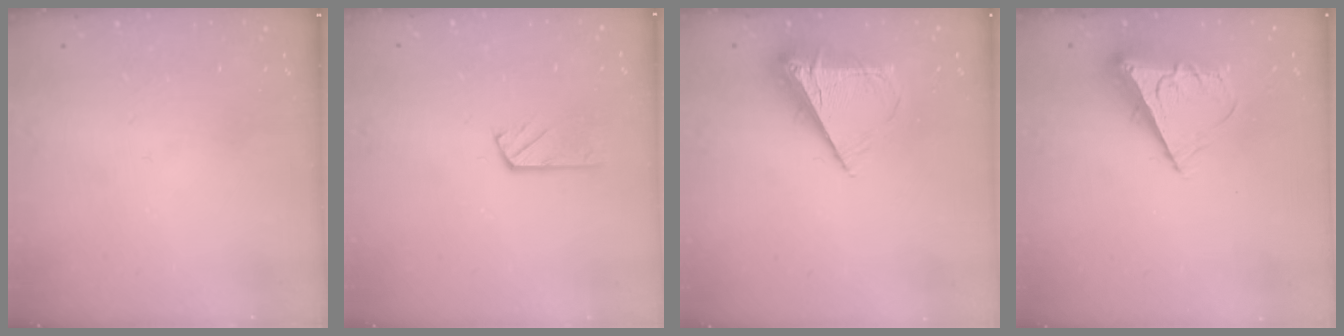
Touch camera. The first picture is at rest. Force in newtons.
{"total": 2.9, "press": 2.9, "slide": 0.2}
{"total": 7.3, "press": 7.2, "slide": 1.0}
{"total": 9.4, "press": 9.4, "slide": 0.6}